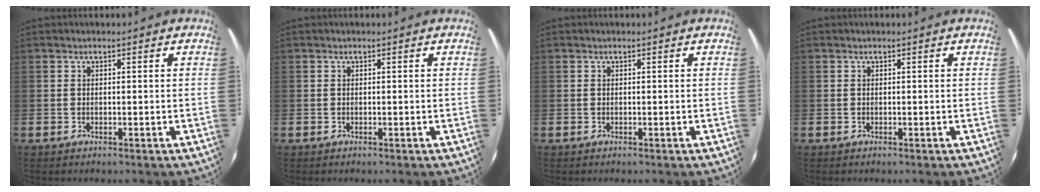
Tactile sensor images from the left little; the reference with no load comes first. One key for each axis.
{"total": 0.0}
{"total": 0.0}
{"total": 0.0}